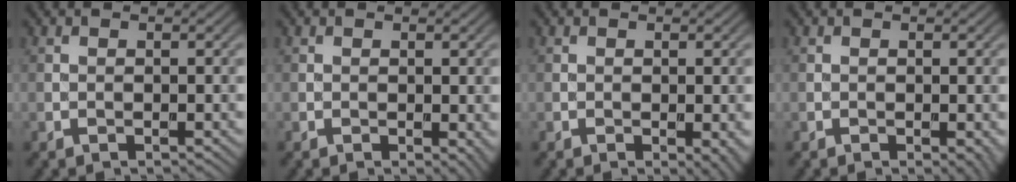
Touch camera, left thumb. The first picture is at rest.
{"total": 1.0, "force": [-0.1, 0.6, 0.7], "torque": [-0.005, -0.004, 0.000]}
{"total": 1.5, "force": [-0.4, 0.4, 1.4], "torque": [-0.016, -0.005, -0.005]}
{"total": 0.7, "force": [-0.2, 0.3, 0.6], "torque": [-0.007, -0.004, -0.003]}